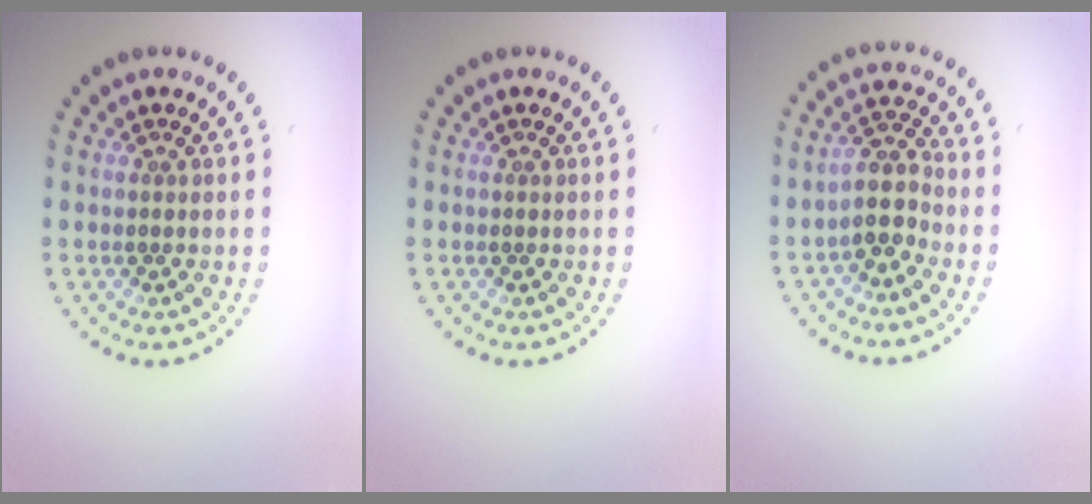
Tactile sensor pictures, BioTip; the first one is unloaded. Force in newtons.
{"total": 0.0}
{"total": 2.7, "press": 2.2, "slide": 1.6}